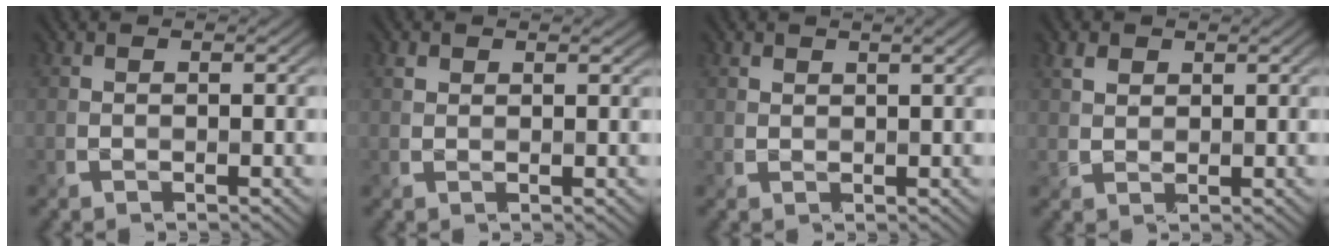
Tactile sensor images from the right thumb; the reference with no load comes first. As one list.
[{"total": 1.2, "force": [0.8, 0.8, 0.4], "torque": [-0.008, -0.001, 0.016]}, {"total": 2.0, "force": [1.5, 0.7, 1.2], "torque": [-0.023, 0.004, 0.030]}, {"total": 2.2, "force": [1.2, 1.7, 0.9], "torque": [-0.022, 0.001, 0.025]}]